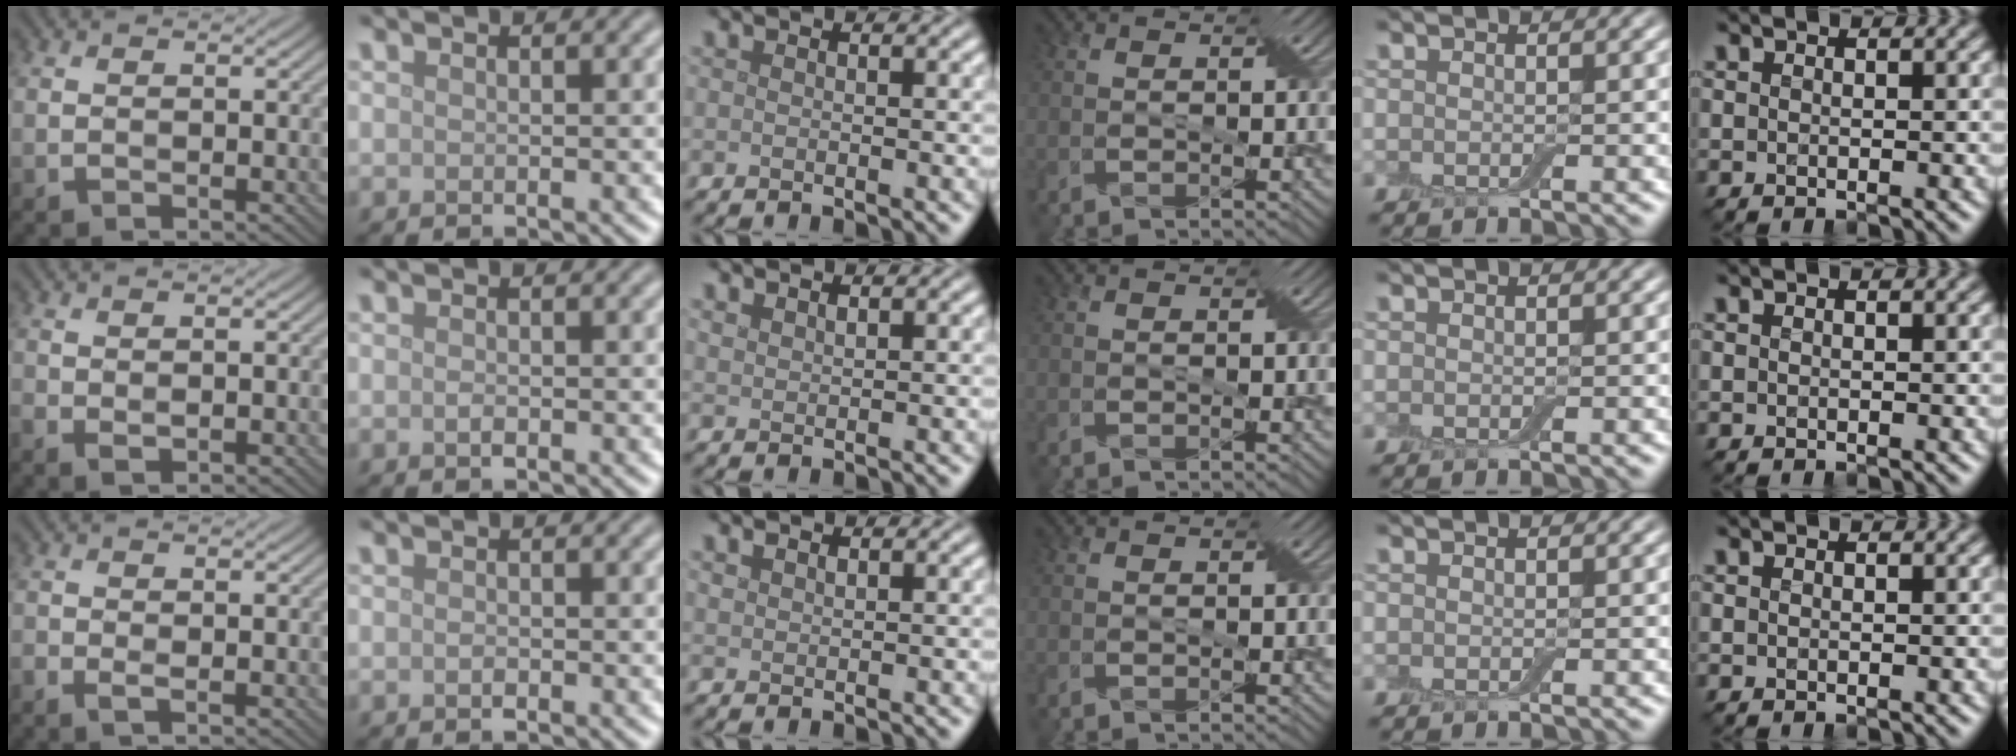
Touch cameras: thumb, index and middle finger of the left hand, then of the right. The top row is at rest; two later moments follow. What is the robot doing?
{"motion": "cut", "object": "aluminum foil"}